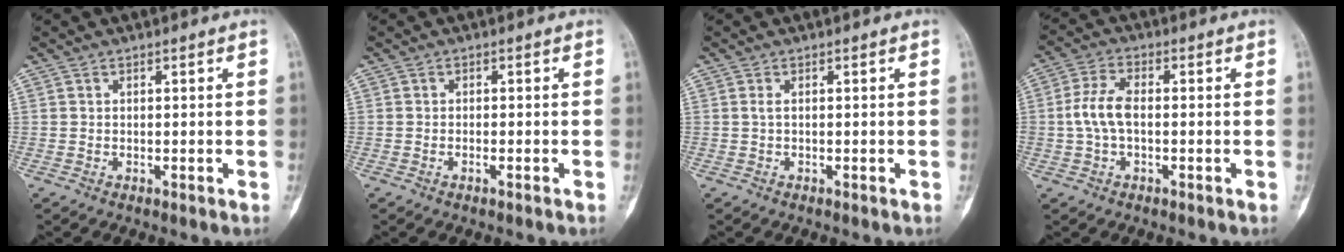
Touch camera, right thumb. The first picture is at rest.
{"total": 0.8, "force": [-0.5, 0.2, 0.6], "torque": [-0.018, 0.007, -0.007]}
{"total": 0.6, "force": [0.1, 0.1, 0.6], "torque": [-0.015, 0.000, 0.001]}
{"total": 6.5, "force": [-0.5, 3.4, 5.6], "torque": [-0.126, 0.021, -0.014]}